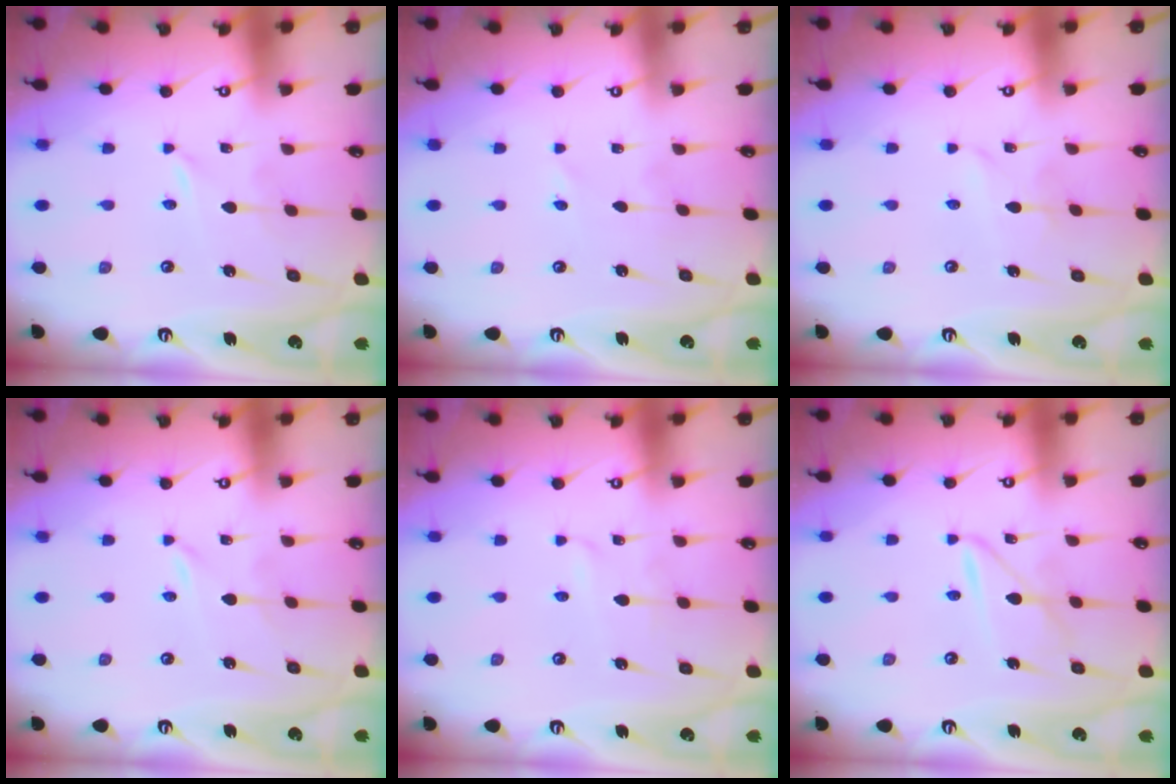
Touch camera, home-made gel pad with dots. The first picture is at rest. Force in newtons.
{"total": 1.7, "press": 1.6, "slide": 0.3}
{"total": 1.9, "press": 1.9, "slide": 0.2}
{"total": 0.0}
{"total": 1.2, "press": 1.2, "slide": 0.1}
{"total": 5.8, "press": 5.8, "slide": 0.5}